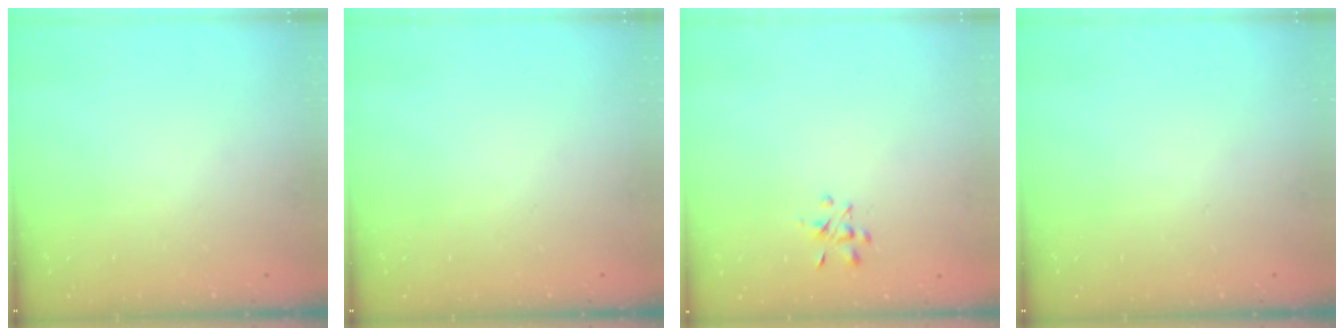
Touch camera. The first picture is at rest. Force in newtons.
{"total": 0.0}
{"total": 2.7, "press": 2.5, "slide": 1.0}
{"total": 0.0}